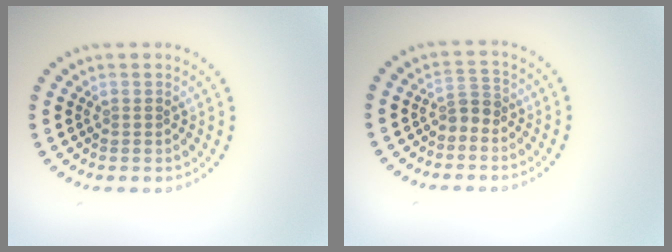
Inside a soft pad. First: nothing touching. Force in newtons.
{"total": 1.6, "press": 1.3, "slide": 0.9}